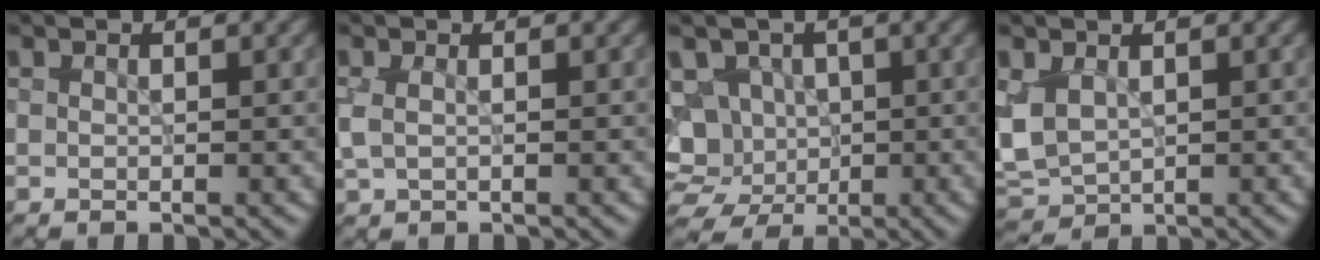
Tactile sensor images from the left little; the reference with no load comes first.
{"total": 1.5, "force": [0.2, 0.8, 1.2], "torque": [-0.031, 0.001, 0.003]}
{"total": 9.3, "force": [-1.2, 8.5, 3.8], "torque": [-0.062, 0.009, -0.042]}
{"total": 3.7, "force": [0.4, 2.6, 2.6], "torque": [-0.067, -0.006, 0.010]}